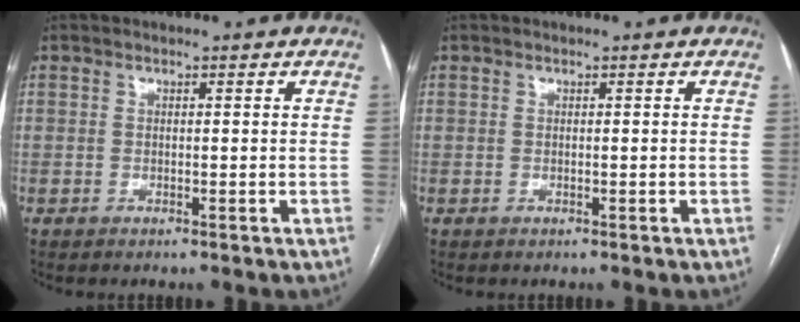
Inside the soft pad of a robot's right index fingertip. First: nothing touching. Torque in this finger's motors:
{"motor_torque": [0.00, 0.00, 0.00, 0.00]}